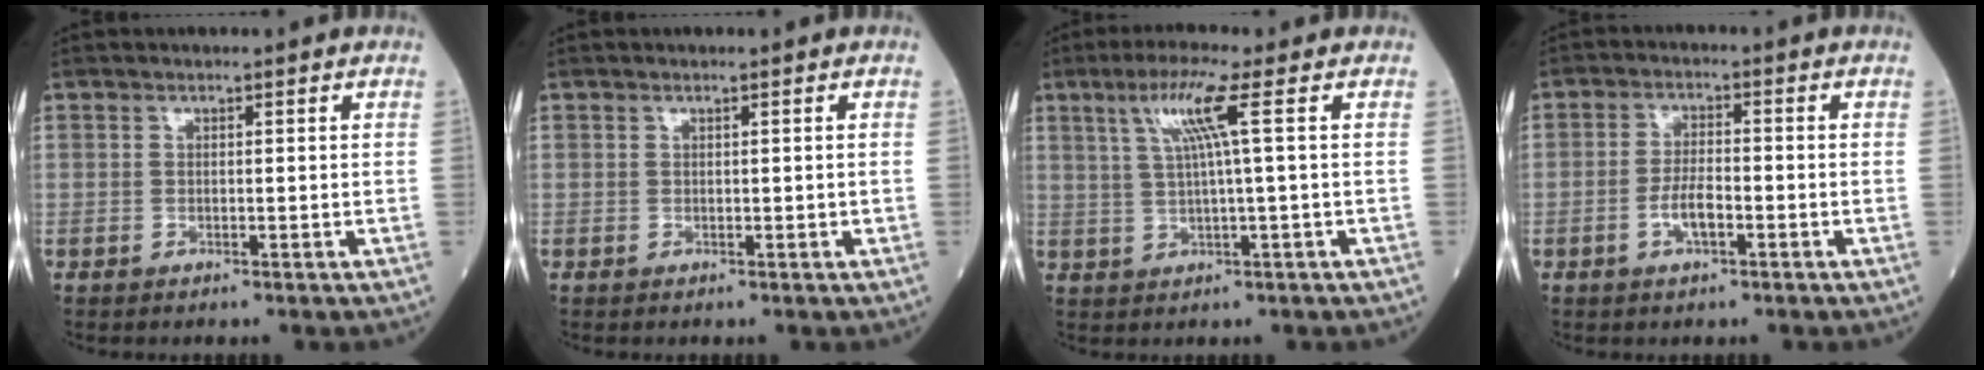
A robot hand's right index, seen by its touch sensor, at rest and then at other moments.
{"total": 0.0}
{"total": 6.0, "force": [2.1, -1.2, 5.5], "torque": [-0.110, 0.009, 0.043]}
{"total": 4.2, "force": [-1.6, 1.3, 3.7], "torque": [-0.071, 0.005, -0.030]}